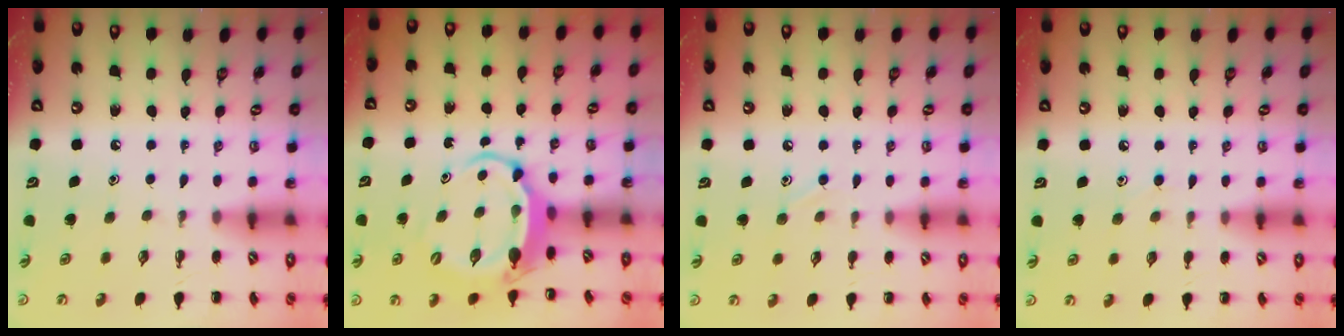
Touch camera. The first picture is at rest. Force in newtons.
{"total": 5.9, "press": 5.8, "slide": 1.2}
{"total": 6.7, "press": 6.3, "slide": 2.3}
{"total": 4.0, "press": 3.7, "slide": 1.6}